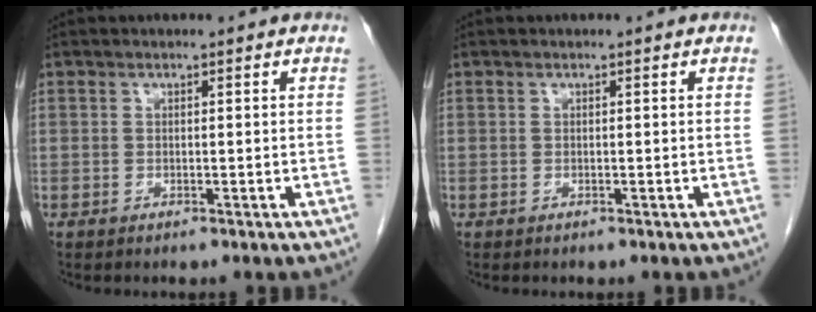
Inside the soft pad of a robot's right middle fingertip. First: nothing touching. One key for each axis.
{"total": 0.0}